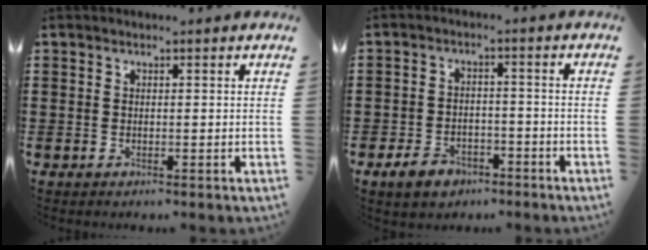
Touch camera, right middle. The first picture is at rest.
{"total": 4.4, "force": [-3.4, 2.2, 1.6], "torque": [-0.035, 0.010, -0.069]}